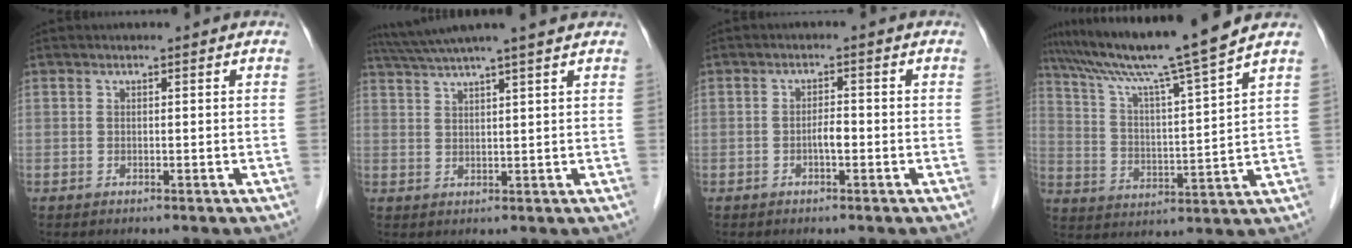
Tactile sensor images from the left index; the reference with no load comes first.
{"total": 9.3, "force": [8.0, -1.3, 4.7], "torque": [-0.083, 0.026, 0.116]}
{"total": 2.0, "force": [-1.0, 0.4, 1.6], "torque": [-0.027, 0.000, -0.017]}
{"total": 14.2, "force": [12.0, -2.6, 7.2], "torque": [-0.127, -0.013, 0.199]}